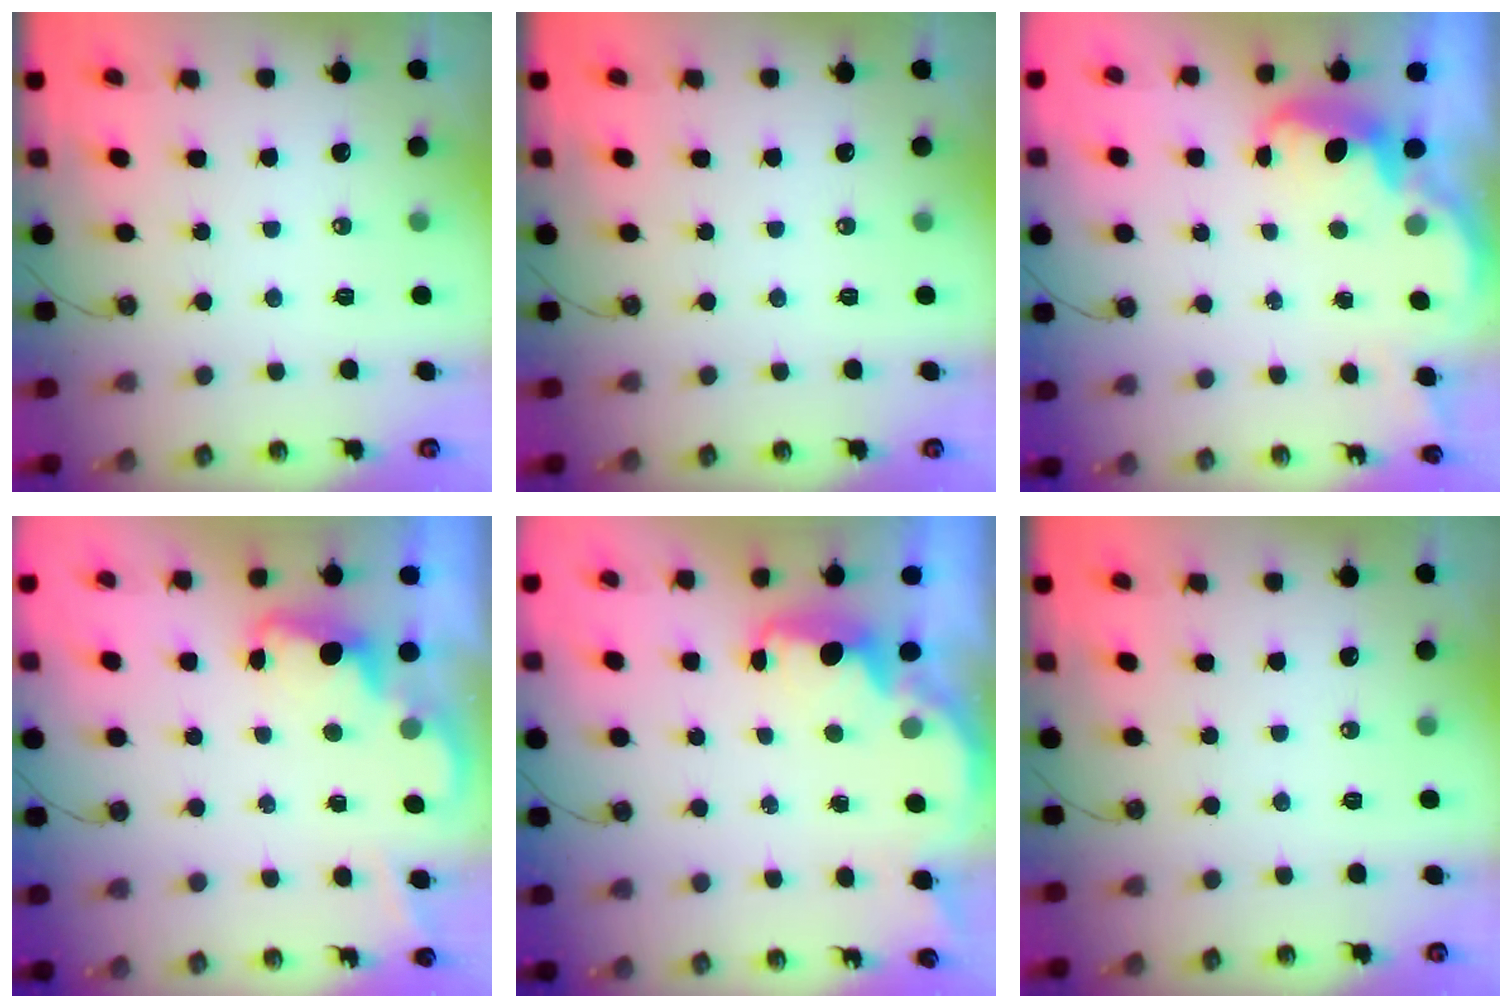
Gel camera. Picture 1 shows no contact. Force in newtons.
{"total": 0.0}
{"total": 2.7, "press": 2.7, "slide": 0.7}
{"total": 2.2, "press": 2.1, "slide": 0.5}
{"total": 2.4, "press": 2.3, "slide": 0.8}
{"total": 0.0}